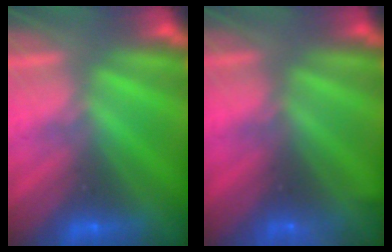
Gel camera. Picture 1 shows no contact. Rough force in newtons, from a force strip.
{"total": 2.4}